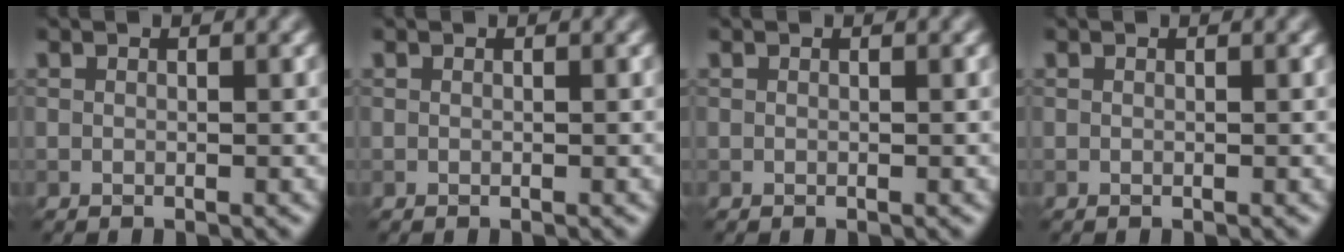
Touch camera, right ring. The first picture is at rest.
{"total": 0.0}
{"total": 0.0}
{"total": 0.0}